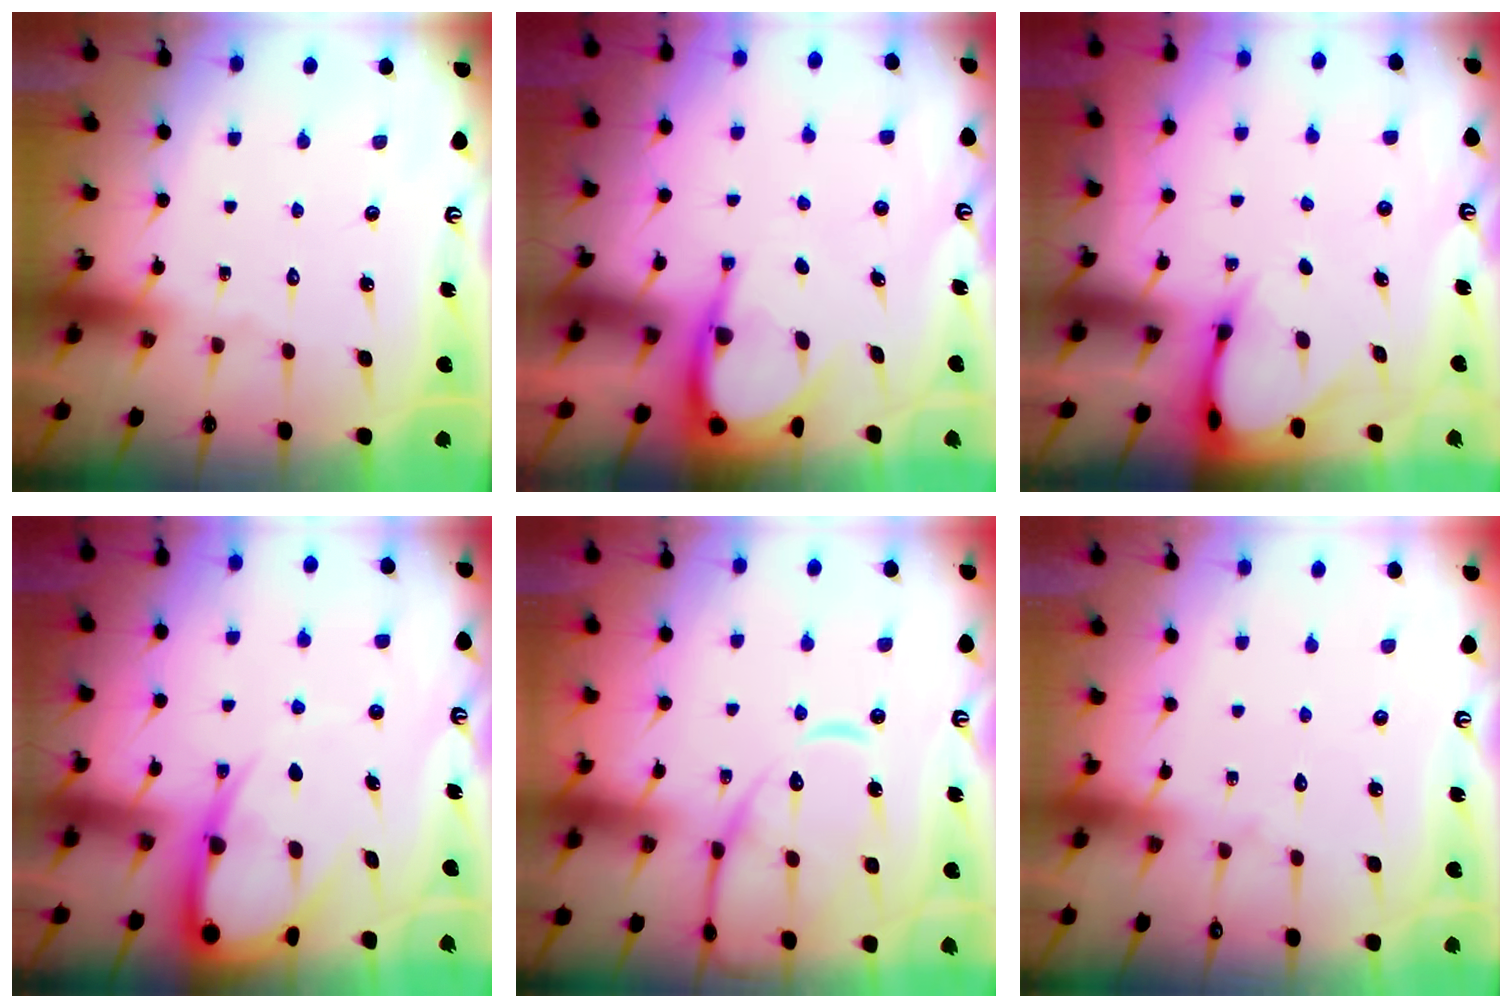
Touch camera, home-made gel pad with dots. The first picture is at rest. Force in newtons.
{"total": 6.4, "press": 6.4, "slide": 0.5}
{"total": 3.6, "press": 3.5, "slide": 0.3}
{"total": 10.1, "press": 10.1, "slide": 1.1}
{"total": 13.2, "press": 13.1, "slide": 1.3}
{"total": 2.9, "press": 2.9, "slide": 0.4}